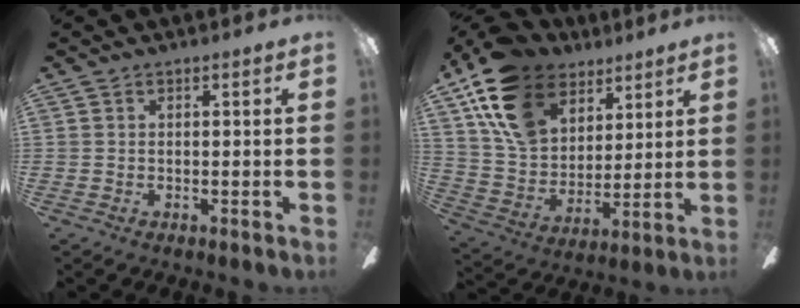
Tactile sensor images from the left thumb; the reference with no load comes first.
{"total": 18.4, "force": [10.6, 12.4, 8.6], "torque": [-0.182, -0.041, 0.203]}